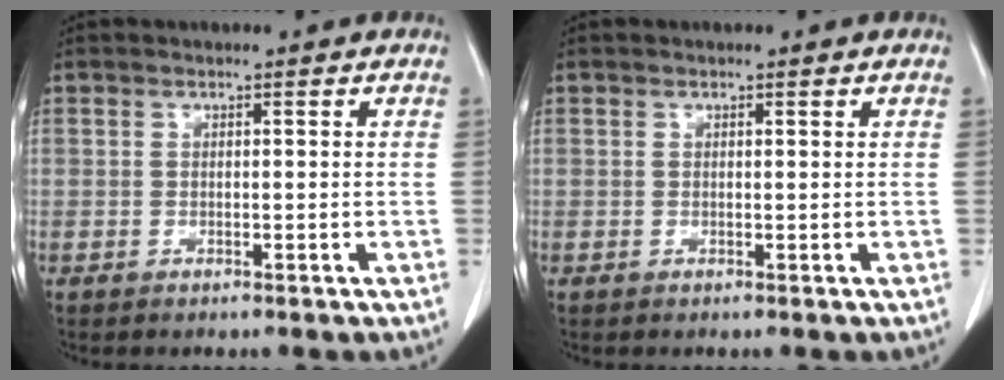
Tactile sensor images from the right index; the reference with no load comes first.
{"total": 0.0}